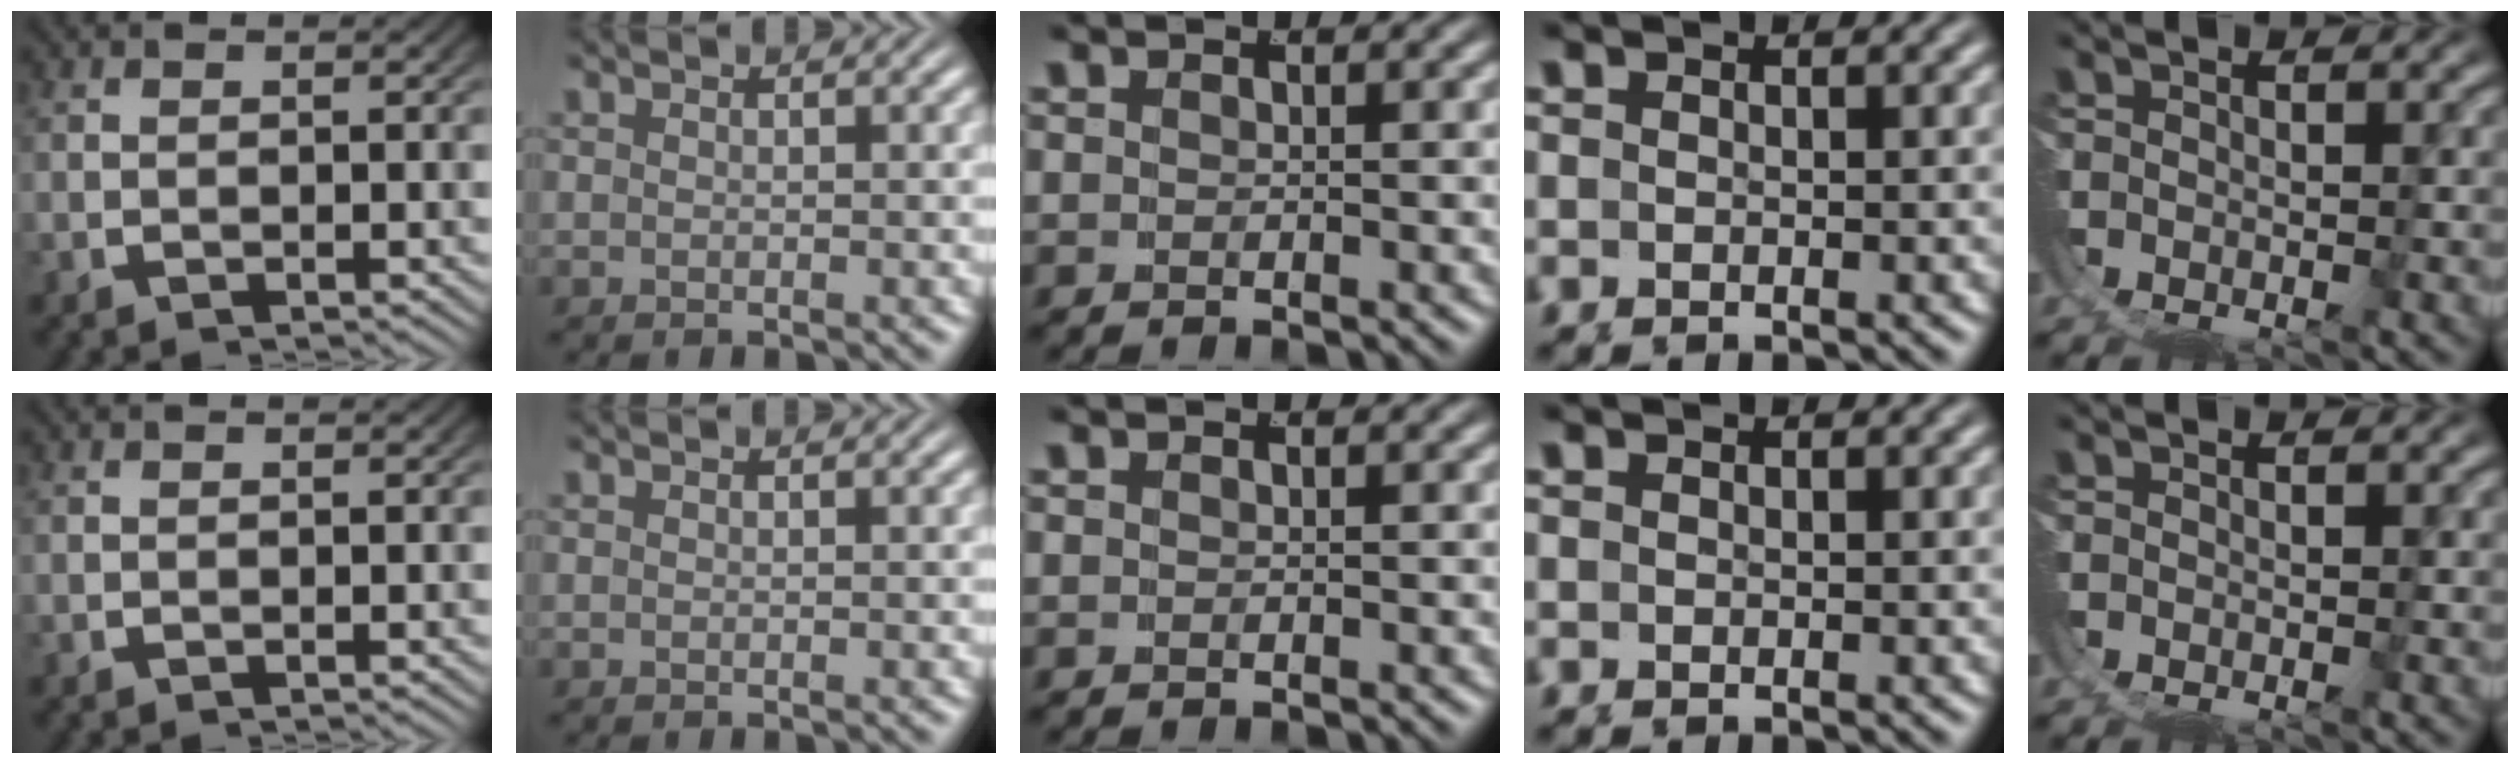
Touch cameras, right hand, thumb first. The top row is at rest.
{}